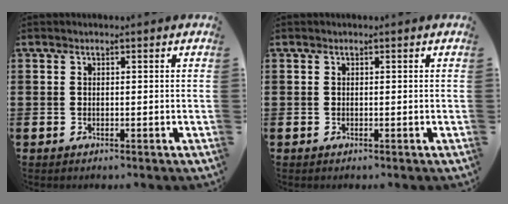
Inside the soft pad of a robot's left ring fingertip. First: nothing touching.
{"total": 0.0}